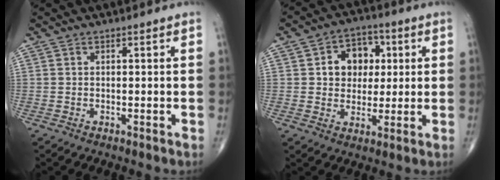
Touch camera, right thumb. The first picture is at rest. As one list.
[{"total": 9.5, "force": [2.0, 7.6, 5.5], "torque": [-0.032, 0.007, 0.027]}]